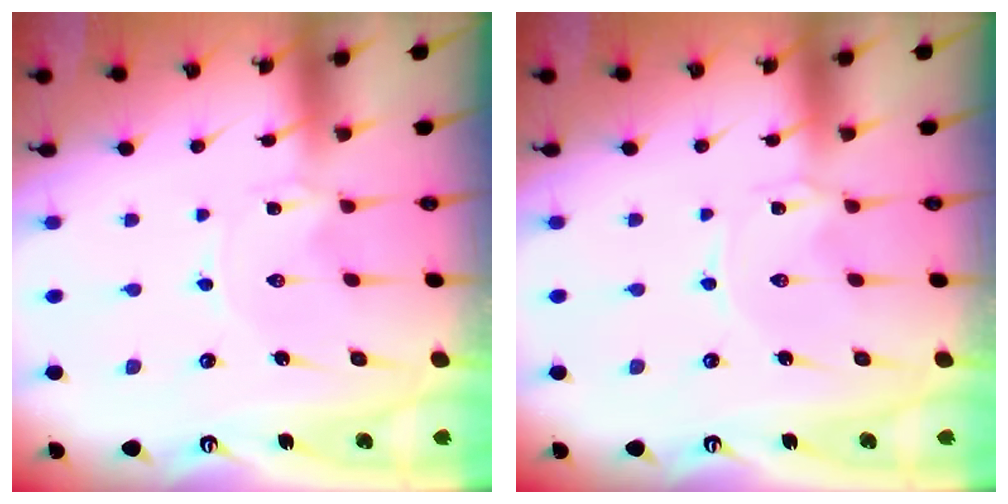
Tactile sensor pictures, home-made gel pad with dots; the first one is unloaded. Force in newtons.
{"total": 0.0}